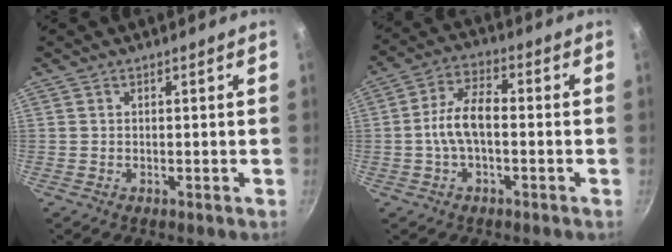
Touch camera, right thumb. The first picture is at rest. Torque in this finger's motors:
{"motor_torque": [0.24, -0.01, 0.98, -0.15, 0.07]}